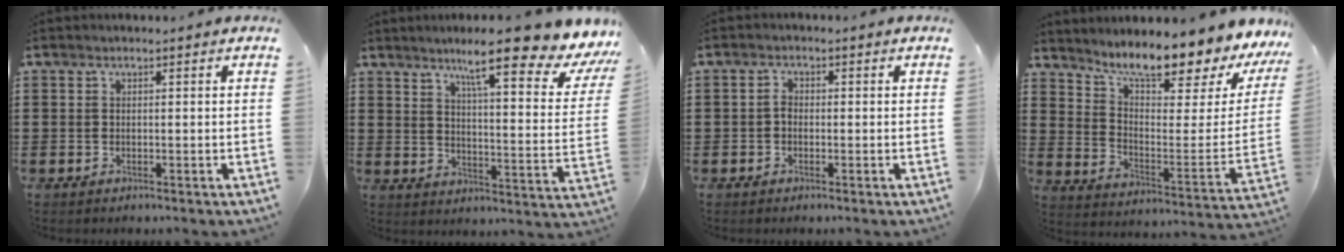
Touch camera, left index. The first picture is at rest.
{"total": 12.5, "force": [9.0, 0.5, 8.6], "torque": [-0.146, -0.053, 0.133]}
{"total": 1.5, "force": [-0.3, 0.9, 1.1], "torque": [-0.022, 0.005, -0.007]}
{"total": 9.8, "force": [8.5, 1.0, 4.9], "torque": [-0.100, -0.075, 0.137]}